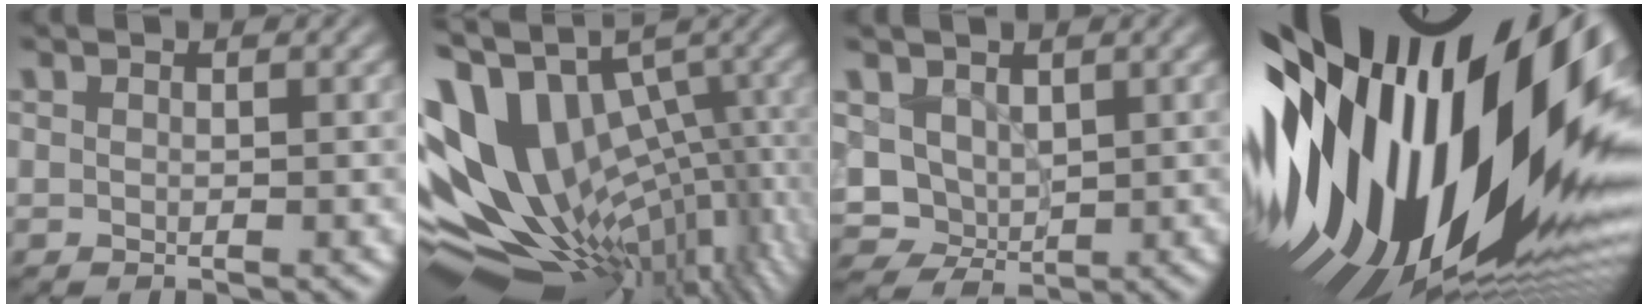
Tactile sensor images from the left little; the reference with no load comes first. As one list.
[{"total": 16.3, "force": [1.1, 9.7, 13.1], "torque": [-0.220, 0.005, 0.031]}, {"total": 4.2, "force": [0.6, 3.5, 2.3], "torque": [-0.037, -0.007, 0.014]}, {"total": 21.2, "force": [-1.0, 10.4, 18.4], "torque": [-0.312, -0.049, -0.030]}]